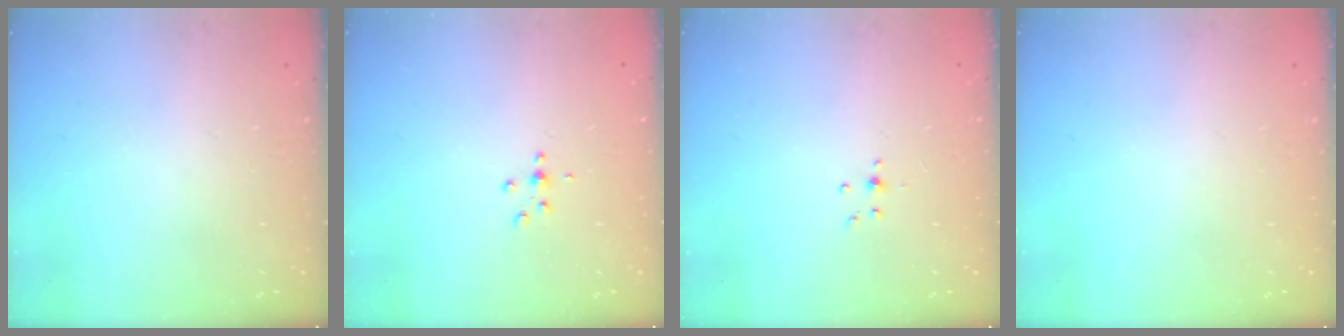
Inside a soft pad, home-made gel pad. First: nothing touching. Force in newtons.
{"total": 4.6, "press": 4.3, "slide": 1.5}
{"total": 2.9, "press": 2.8, "slide": 0.7}
{"total": 0.0}